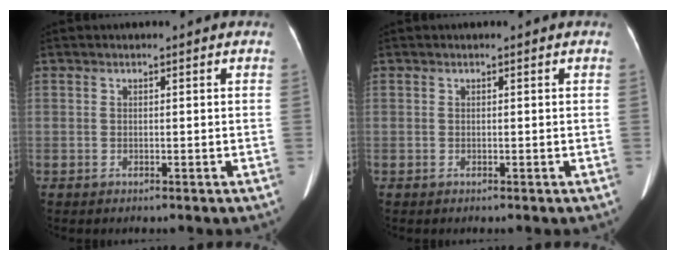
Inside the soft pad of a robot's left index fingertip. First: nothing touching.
{"total": 0.0}